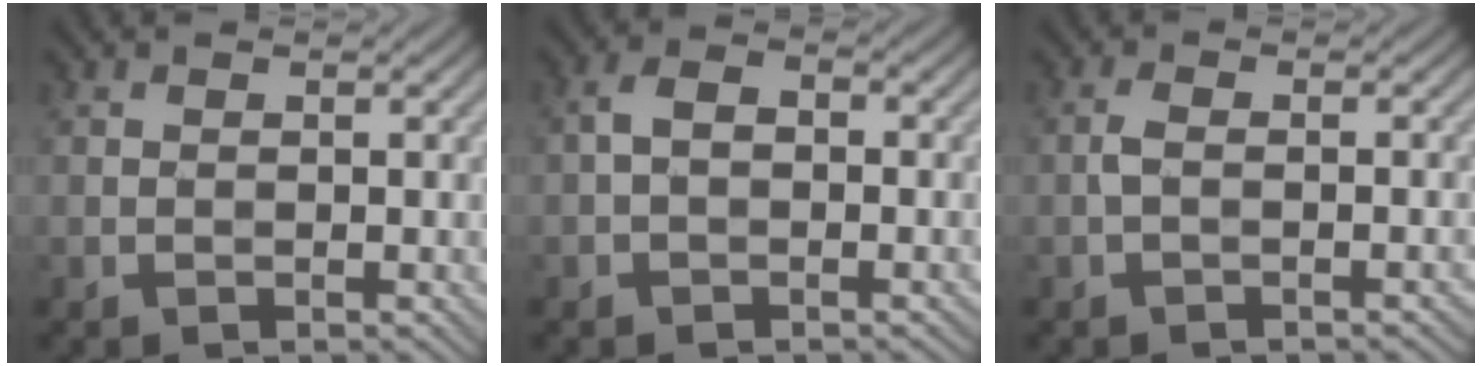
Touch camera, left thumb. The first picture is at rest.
{"total": 2.8, "force": [-0.6, 1.8, 2.0], "torque": [-0.041, 0.006, -0.016]}
{"total": 1.8, "force": [-0.7, 0.6, 1.6], "torque": [-0.034, 0.005, -0.018]}